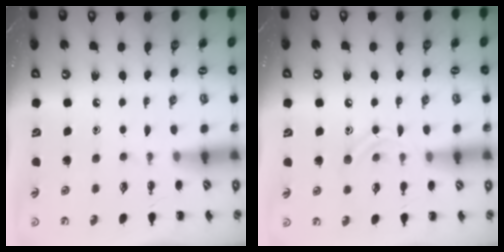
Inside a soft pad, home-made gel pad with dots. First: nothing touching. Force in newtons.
{"total": 8.3, "press": 8.2, "slide": 1.2}